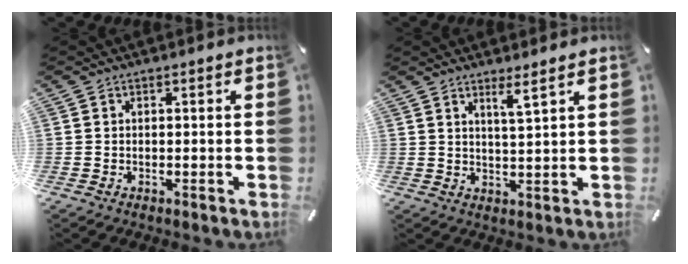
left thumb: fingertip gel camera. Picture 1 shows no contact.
{"total": 4.1, "force": [3.0, -0.5, 2.8], "torque": [-0.061, -0.011, 0.051]}